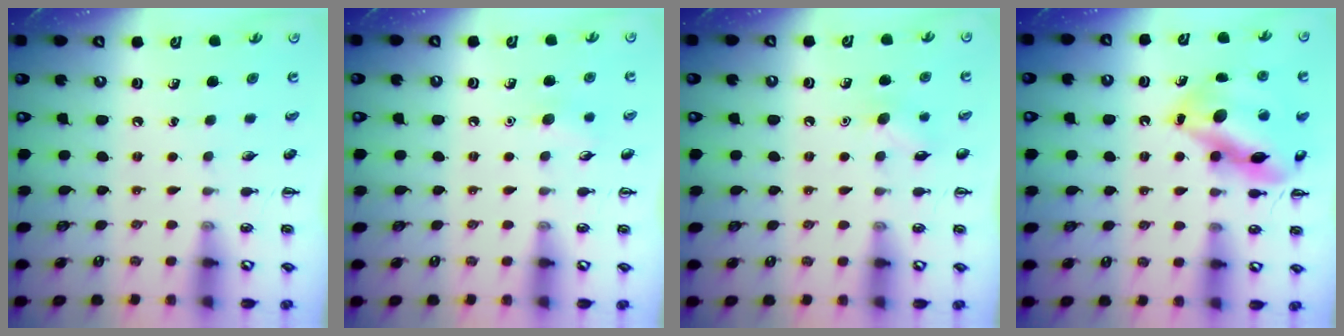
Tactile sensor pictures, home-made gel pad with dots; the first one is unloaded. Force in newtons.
{"total": 5.2, "press": 5.0, "slide": 1.3}
{"total": 7.1, "press": 7.0, "slide": 1.5}
{"total": 15.0, "press": 14.9, "slide": 1.3}